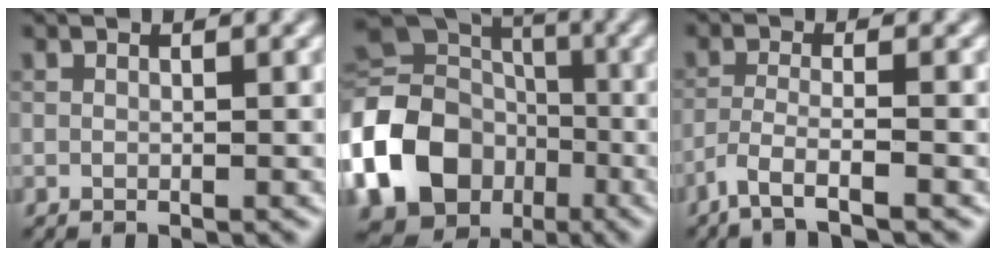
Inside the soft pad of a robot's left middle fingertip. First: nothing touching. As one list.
[{"total": 16.9, "force": [-5.7, 13.8, 7.9], "torque": [-0.197, -0.011, -0.129]}, {"total": 3.4, "force": [-2.5, 0.4, 2.2], "torque": [-0.042, -0.001, -0.061]}]